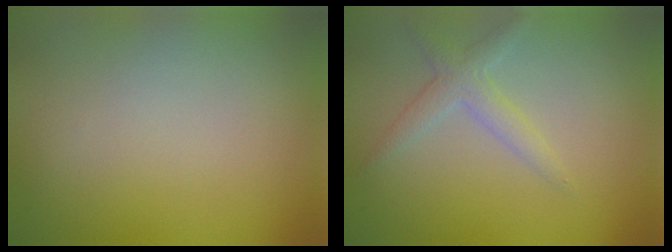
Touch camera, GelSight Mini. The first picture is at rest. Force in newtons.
{"total": 2.1, "press": 2.1, "slide": 0.1}